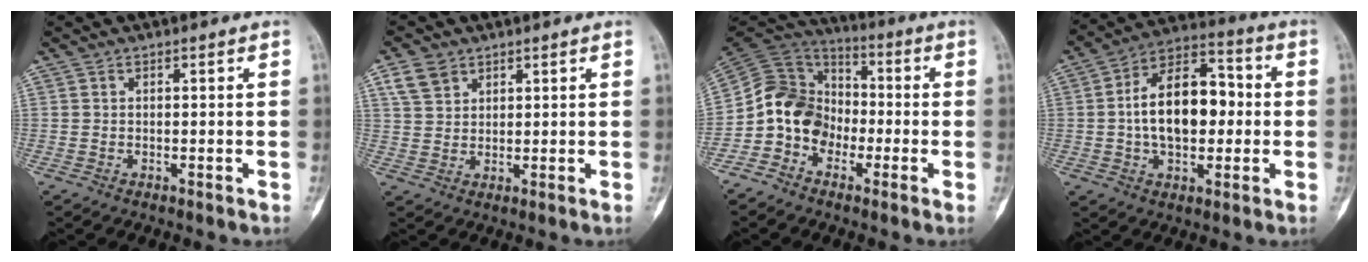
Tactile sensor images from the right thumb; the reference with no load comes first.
{"total": 4.8, "force": [3.0, 3.4, 1.7], "torque": [-0.024, -0.004, 0.062]}
{"total": 12.3, "force": [-3.7, 10.4, 5.6], "torque": [-0.084, 0.062, -0.084]}
{"total": 16.2, "force": [-0.1, 9.8, 13.0], "torque": [-0.186, 0.037, -0.008]}